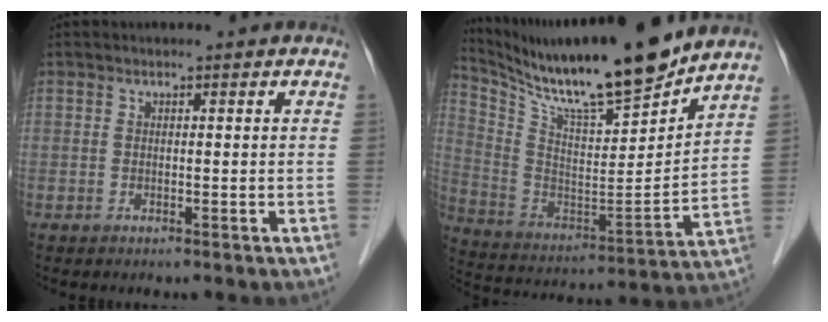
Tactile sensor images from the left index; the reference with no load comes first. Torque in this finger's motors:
{"motor_torque": [0.31, -0.42, 0.33, 0.07]}